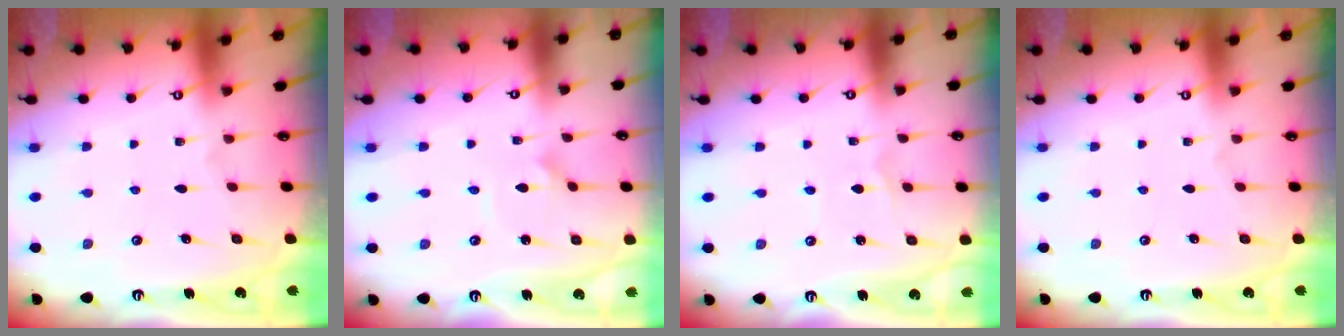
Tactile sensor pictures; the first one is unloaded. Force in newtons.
{"total": 1.6, "press": 1.6, "slide": 0.0}
{"total": 1.1, "press": 1.1, "slide": 0.0}
{"total": 0.0}